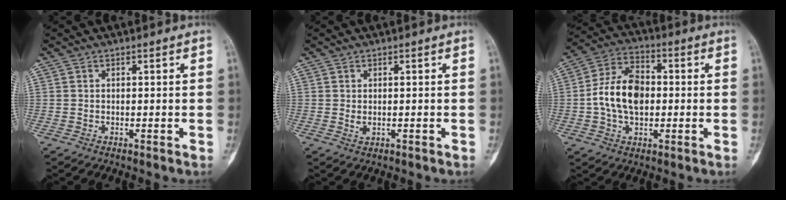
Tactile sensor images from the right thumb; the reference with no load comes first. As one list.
[{"total": 1.4, "force": [-0.1, 0.6, 1.3], "torque": [-0.024, 0.001, 0.004]}, {"total": 12.4, "force": [-0.4, 7.9, 9.5], "torque": [-0.163, 0.023, -0.014]}]